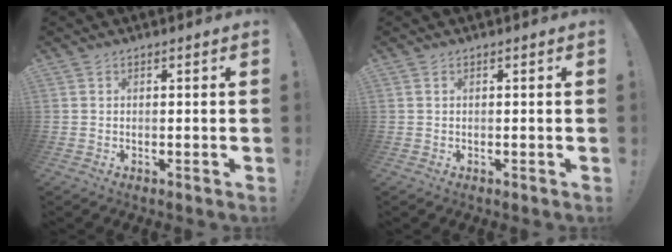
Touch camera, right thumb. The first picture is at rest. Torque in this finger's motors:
{"motor_torque": [0.39, -0.29, -0.23, 0.12, 0.04]}